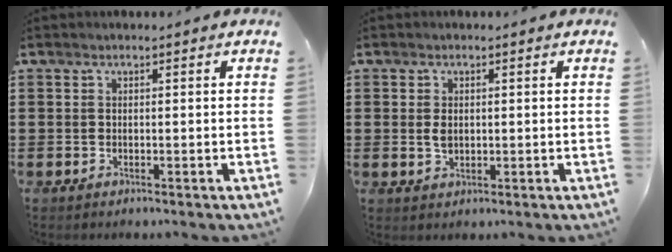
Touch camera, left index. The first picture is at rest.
{"total": 2.2, "force": [0.3, 1.4, 1.7], "torque": [-0.036, 0.005, 0.004]}